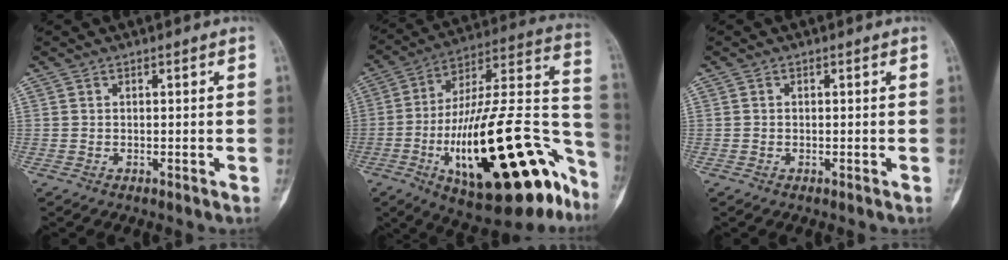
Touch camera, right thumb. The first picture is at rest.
{"total": 35.1, "force": [-14.3, 12.4, 29.5], "torque": [-0.395, 0.071, -0.212]}
{"total": 0.0}